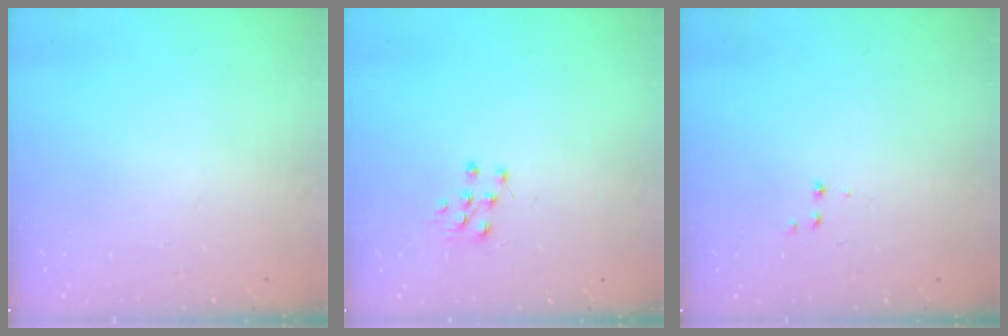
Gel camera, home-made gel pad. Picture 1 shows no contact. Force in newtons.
{"total": 6.3, "press": 6.3, "slide": 0.5}
{"total": 2.6, "press": 2.5, "slide": 0.6}